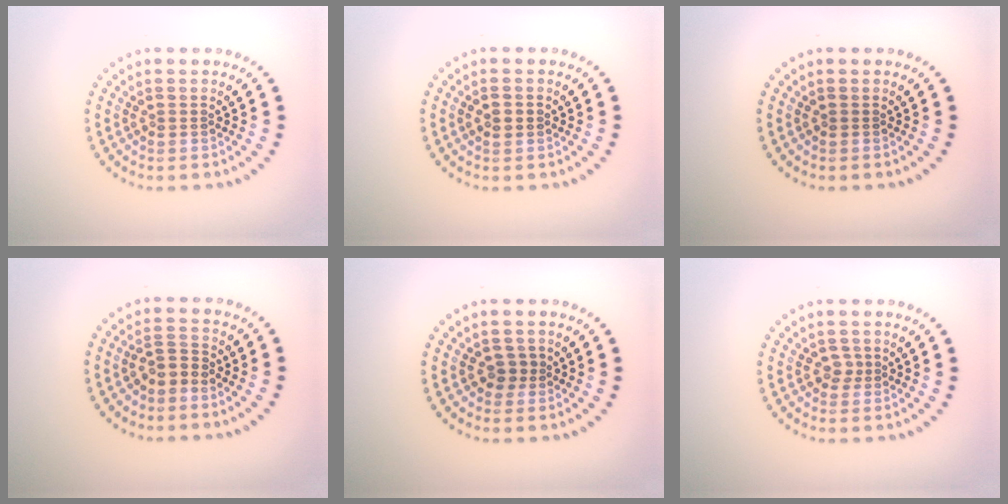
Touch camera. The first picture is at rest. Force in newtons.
{"total": 1.0, "press": 1.0, "slide": 0.2}
{"total": 0.0}
{"total": 2.1, "press": 1.6, "slide": 1.3}
{"total": 1.3, "press": 1.1, "slide": 0.7}
{"total": 1.0, "press": 0.8, "slide": 0.7}